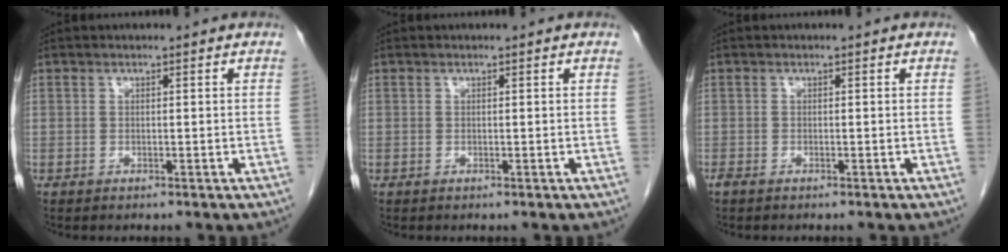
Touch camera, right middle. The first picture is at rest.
{"total": 0.0}
{"total": 0.6, "force": [-0.5, 0.2, 0.3], "torque": [-0.015, -0.003, -0.012]}